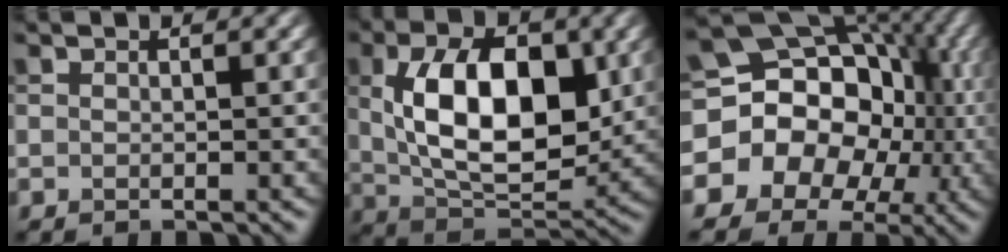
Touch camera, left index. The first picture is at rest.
{"total": 10.8, "force": [1.3, 5.8, 9.1], "torque": [-0.151, 0.000, 0.025]}
{"total": 16.8, "force": [-2.9, 14.9, 7.3], "torque": [-0.130, 0.021, -0.068]}